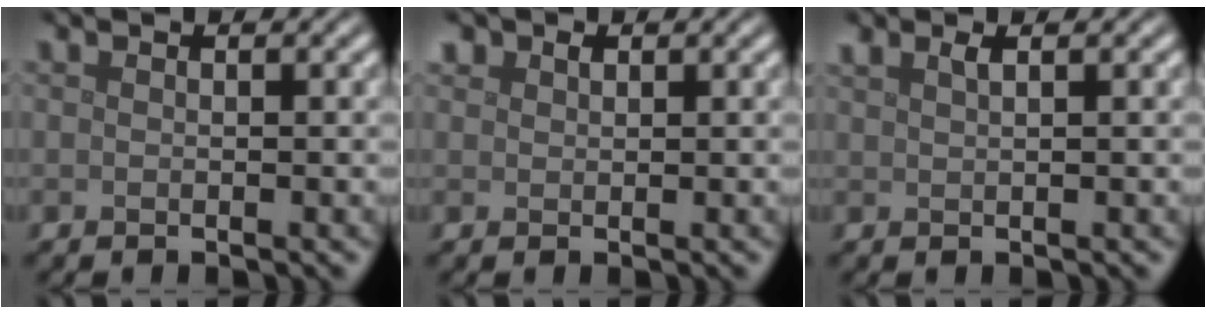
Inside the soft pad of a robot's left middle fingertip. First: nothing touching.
{"total": 1.1, "force": [0.7, 0.8, 0.3], "torque": [-0.005, 0.002, 0.014]}
{"total": 1.3, "force": [0.9, 0.4, 0.8], "torque": [-0.014, 0.002, 0.017]}